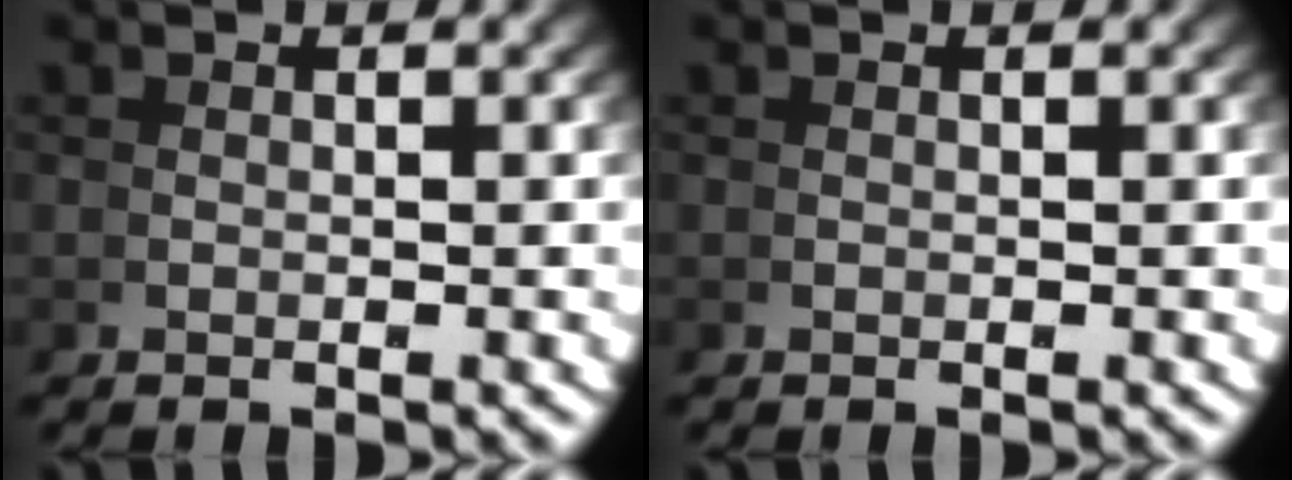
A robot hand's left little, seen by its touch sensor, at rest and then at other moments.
{"total": 0.0}